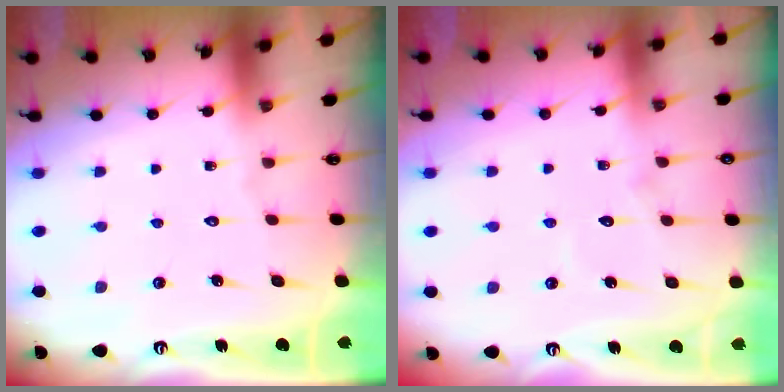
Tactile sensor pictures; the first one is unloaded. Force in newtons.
{"total": 5.1, "press": 5.1, "slide": 0.5}